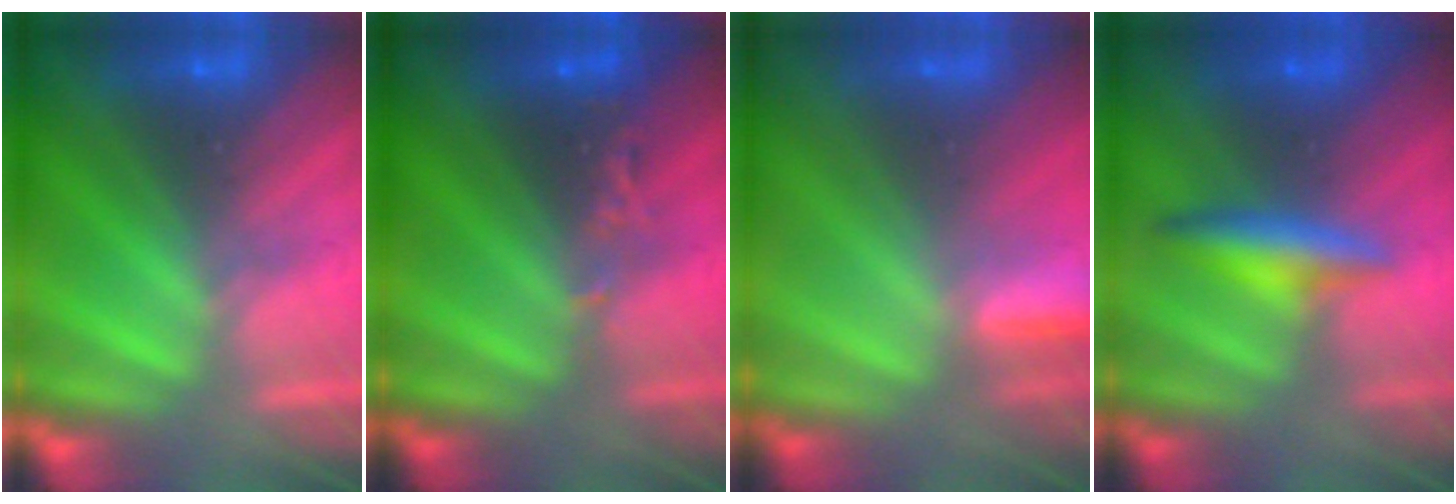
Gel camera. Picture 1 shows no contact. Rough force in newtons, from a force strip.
{"total": 2.5}
{"total": 2.8}
{"total": 2.4}